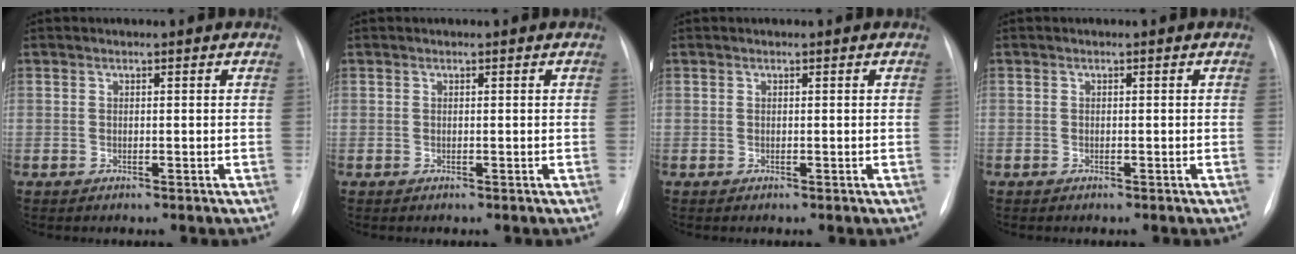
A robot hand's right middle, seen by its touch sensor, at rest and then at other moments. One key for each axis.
{"total": 0.0}
{"total": 0.0}
{"total": 0.0}